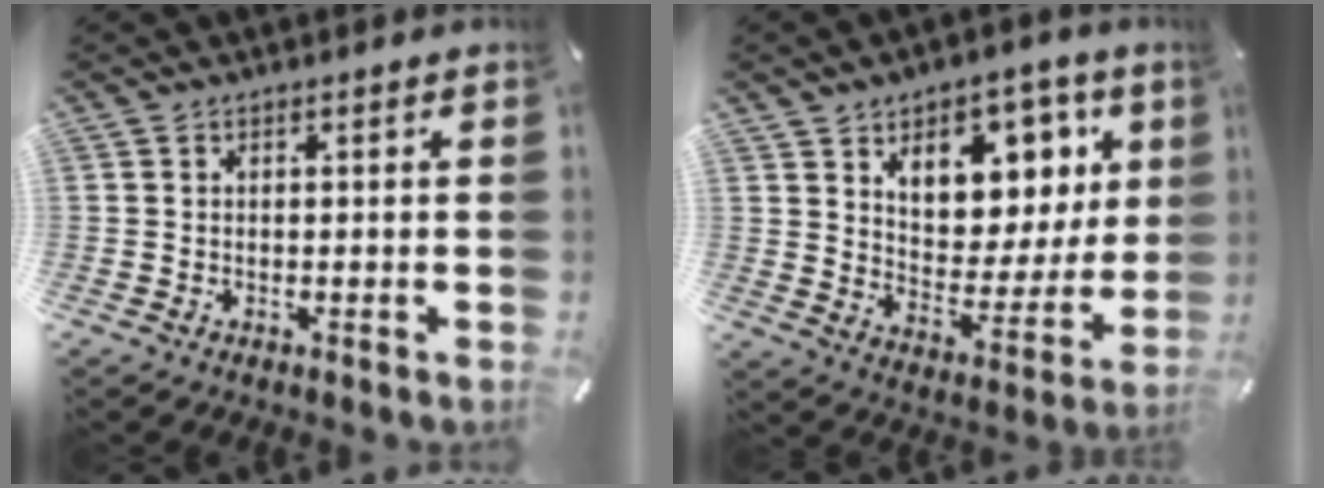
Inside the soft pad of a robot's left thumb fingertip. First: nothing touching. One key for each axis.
{"total": 11.3, "fx": 5.7, "fy": 8.8, "fz": 4.2, "tx": -0.045, "ty": -0.058, "tz": 0.105}